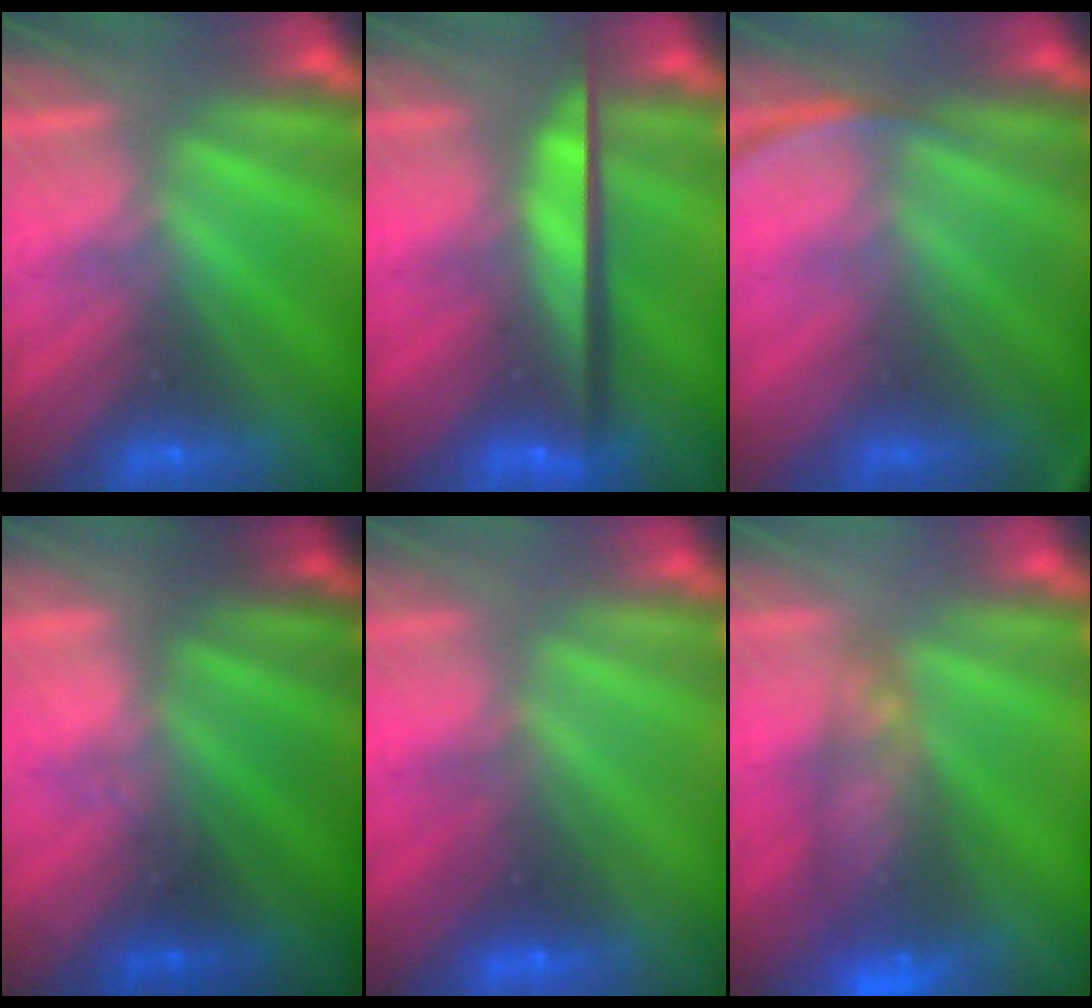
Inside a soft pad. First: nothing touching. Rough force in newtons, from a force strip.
{"total": 14.6}
{"total": 2.4}
{"total": 1.5}
{"total": 1.7}
{"total": 6.9}